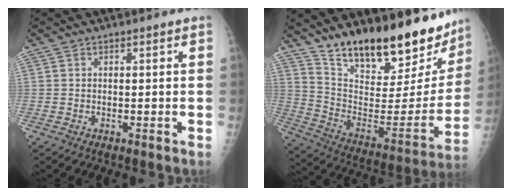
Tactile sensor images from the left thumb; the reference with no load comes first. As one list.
[{"total": 28.2, "force": [22.1, 9.2, 14.9], "torque": [-0.206, -0.107, 0.336]}]